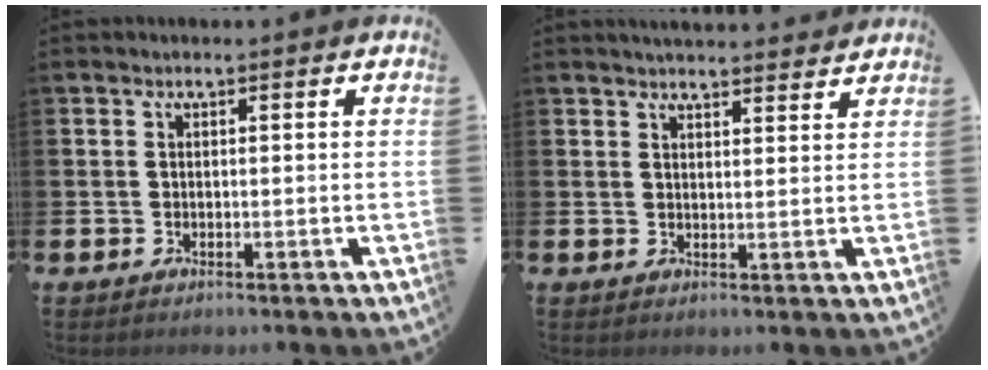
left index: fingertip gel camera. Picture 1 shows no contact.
{"total": 3.5, "force": [3.5, 0.2, 0.1], "torque": [-0.006, -0.019, 0.064]}